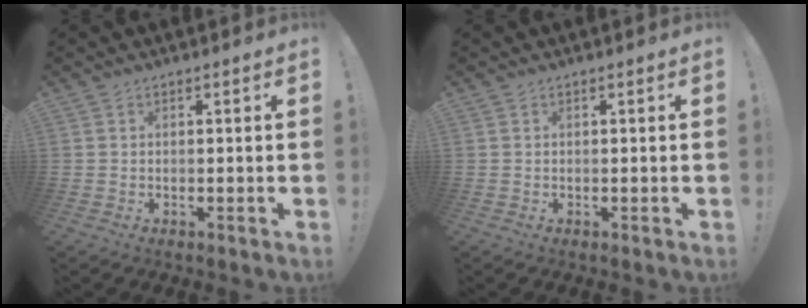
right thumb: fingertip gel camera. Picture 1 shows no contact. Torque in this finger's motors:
{"motor_torque": [0.00, 0.00, 0.01, 0.01, 0.04]}